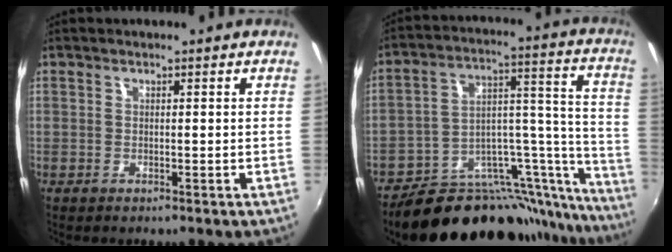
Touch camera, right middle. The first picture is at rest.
{"total": 26.3, "force": [-21.9, 9.0, 11.4], "torque": [-0.113, 0.046, -0.316]}